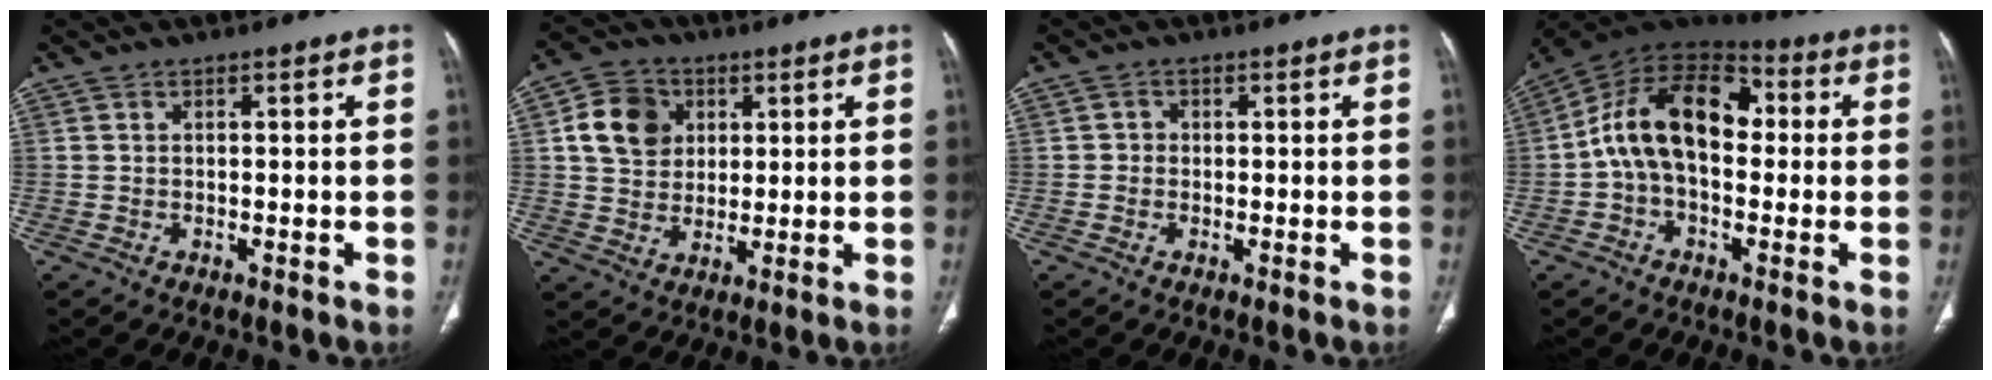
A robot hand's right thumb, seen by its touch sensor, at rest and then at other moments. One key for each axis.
{"total": 10.0, "fx": 2.8, "fy": 8.2, "fz": 4.9, "tx": -0.066, "ty": -0.003, "tz": 0.048}
{"total": 1.3, "fx": -0.1, "fy": 1.3, "fz": 0.4, "tx": 0.003, "ty": 0.005, "tz": -0.005}
{"total": 16.0, "fx": 0.5, "fy": 10.1, "fz": 12.3, "tx": -0.193, "ty": 0.048, "tz": -0.004}